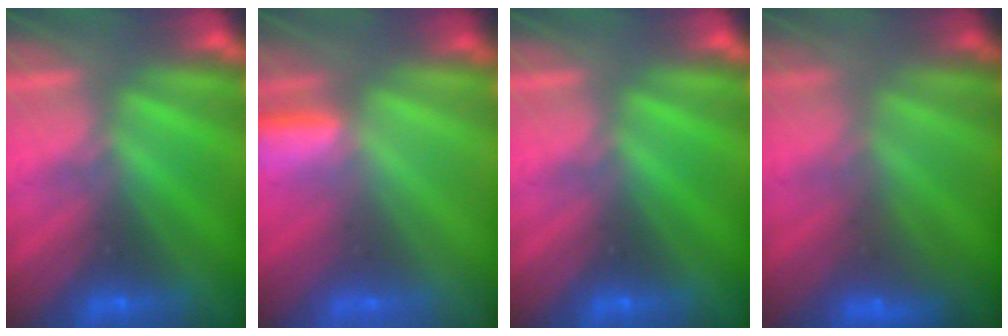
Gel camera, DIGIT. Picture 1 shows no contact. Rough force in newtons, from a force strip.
{"total": 2.8}
{"total": 0.0}
{"total": 2.8}